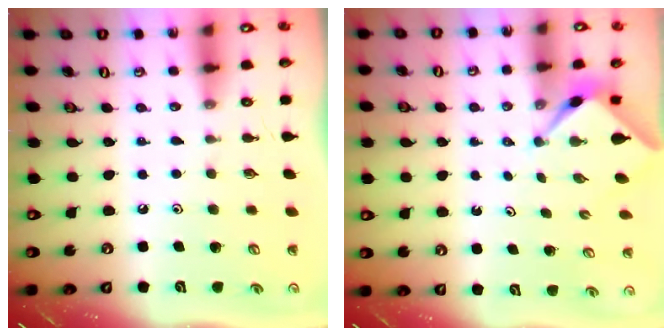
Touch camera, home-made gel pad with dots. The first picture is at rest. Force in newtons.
{"total": 2.2, "press": 2.2, "slide": 0.3}